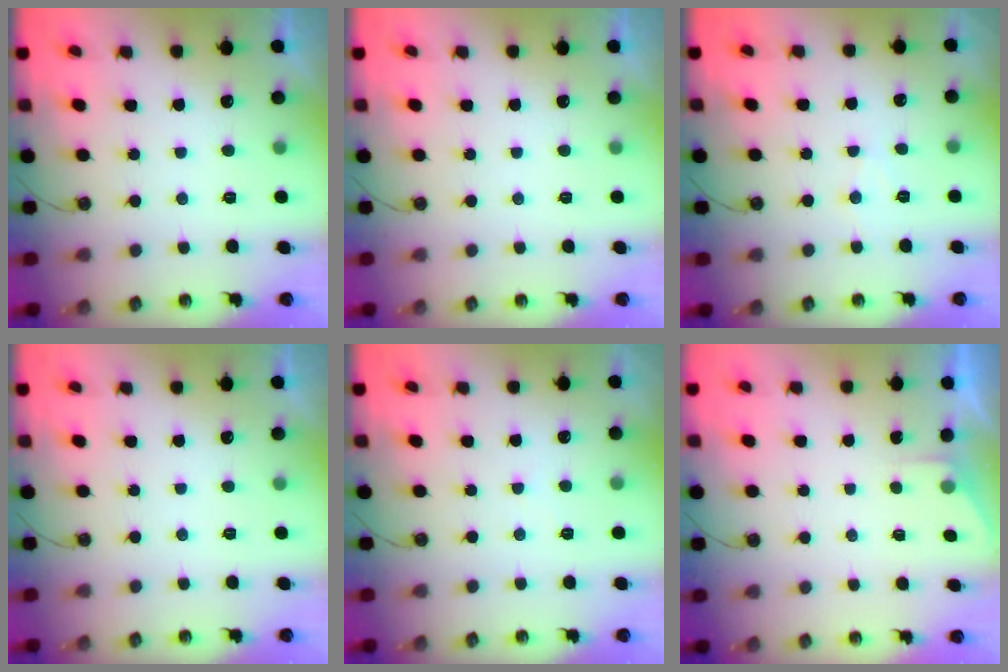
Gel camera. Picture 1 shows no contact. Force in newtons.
{"total": 0.0}
{"total": 4.3, "press": 4.2, "slide": 0.7}
{"total": 0.0}
{"total": 1.9, "press": 1.9, "slide": 0.3}
{"total": 1.8, "press": 1.8, "slide": 0.3}